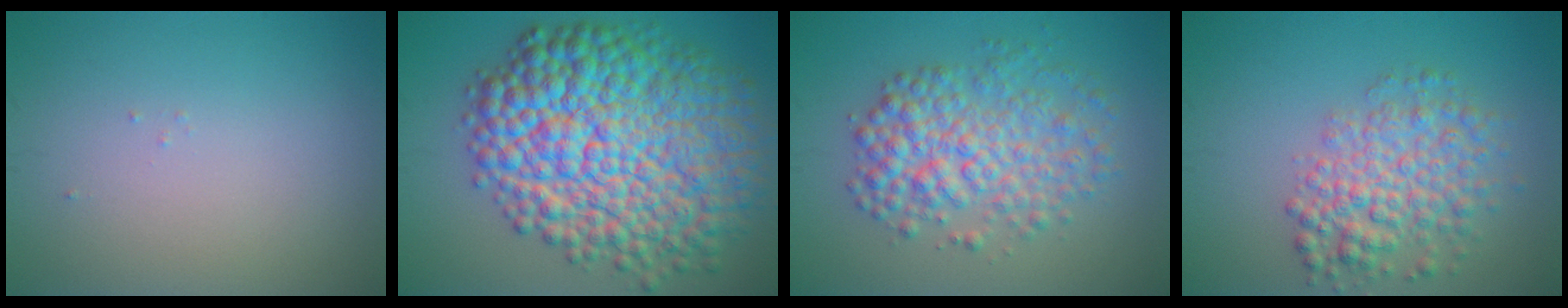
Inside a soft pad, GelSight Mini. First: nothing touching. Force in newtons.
{"total": 15.5, "press": 15.5, "slide": 0.1}
{"total": 5.6, "press": 5.6, "slide": 0.1}
{"total": 5.0, "press": 5.0, "slide": 0.1}